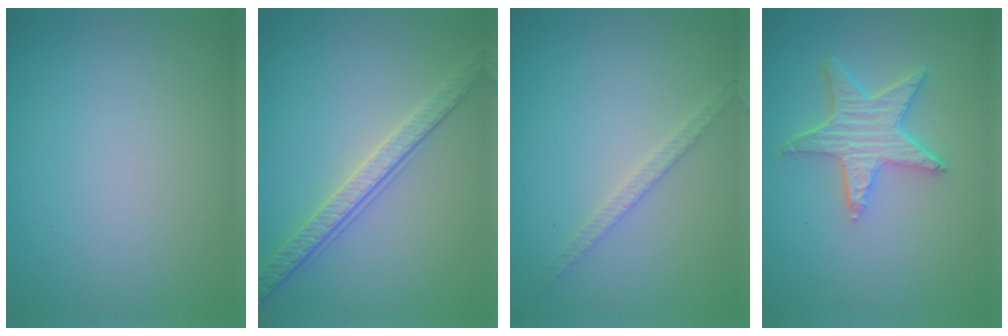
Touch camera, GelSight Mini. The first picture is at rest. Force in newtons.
{"total": 3.6, "press": 3.3, "slide": 1.4}
{"total": 1.7, "press": 1.7, "slide": 0.2}
{"total": 5.1, "press": 4.1, "slide": 3.1}